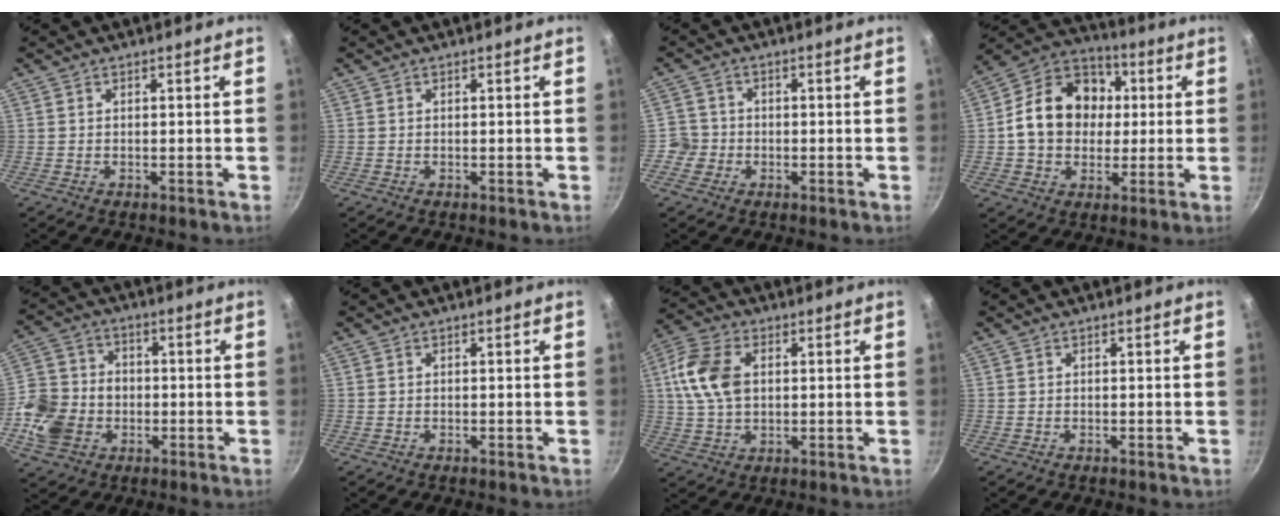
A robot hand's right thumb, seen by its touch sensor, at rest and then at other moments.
{"total": 0.0}
{"total": 3.8, "force": [-1.3, 3.6, 0.5], "torque": [0.020, 0.017, -0.029]}
{"total": 17.0, "force": [1.5, 13.7, 9.9], "torque": [-0.136, 0.026, 0.014]}
{"total": 13.7, "force": [-2.7, 11.4, 7.2], "torque": [-0.128, 0.026, -0.056]}
{"total": 0.0}
{"total": 11.4, "force": [2.0, 7.5, 8.3], "torque": [-0.154, 0.011, 0.030]}
{"total": 0.0}